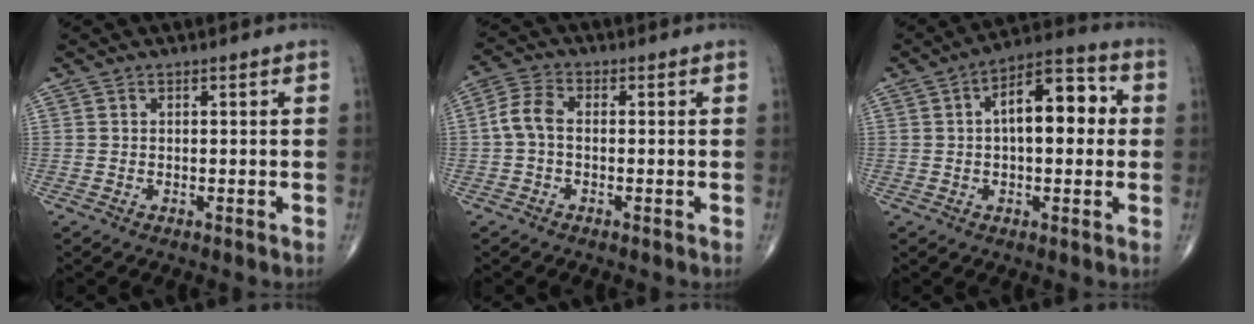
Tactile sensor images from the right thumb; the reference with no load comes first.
{"total": 4.9, "force": [-0.4, 3.0, 3.8], "torque": [-0.080, 0.015, -0.018]}
{"total": 12.7, "force": [1.7, 6.1, 11.0], "torque": [-0.142, 0.030, 0.017]}